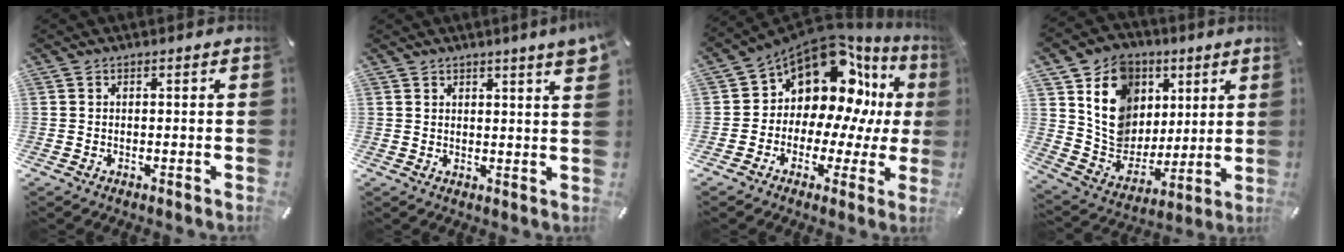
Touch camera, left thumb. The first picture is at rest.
{"total": 3.6, "force": [2.8, 0.1, 2.3], "torque": [-0.034, -0.014, 0.046]}
{"total": 14.3, "force": [7.6, 9.6, 7.3], "torque": [-0.120, -0.083, 0.128]}
{"total": 16.1, "force": [5.2, 14.3, 5.2], "torque": [-0.082, -0.028, 0.109]}